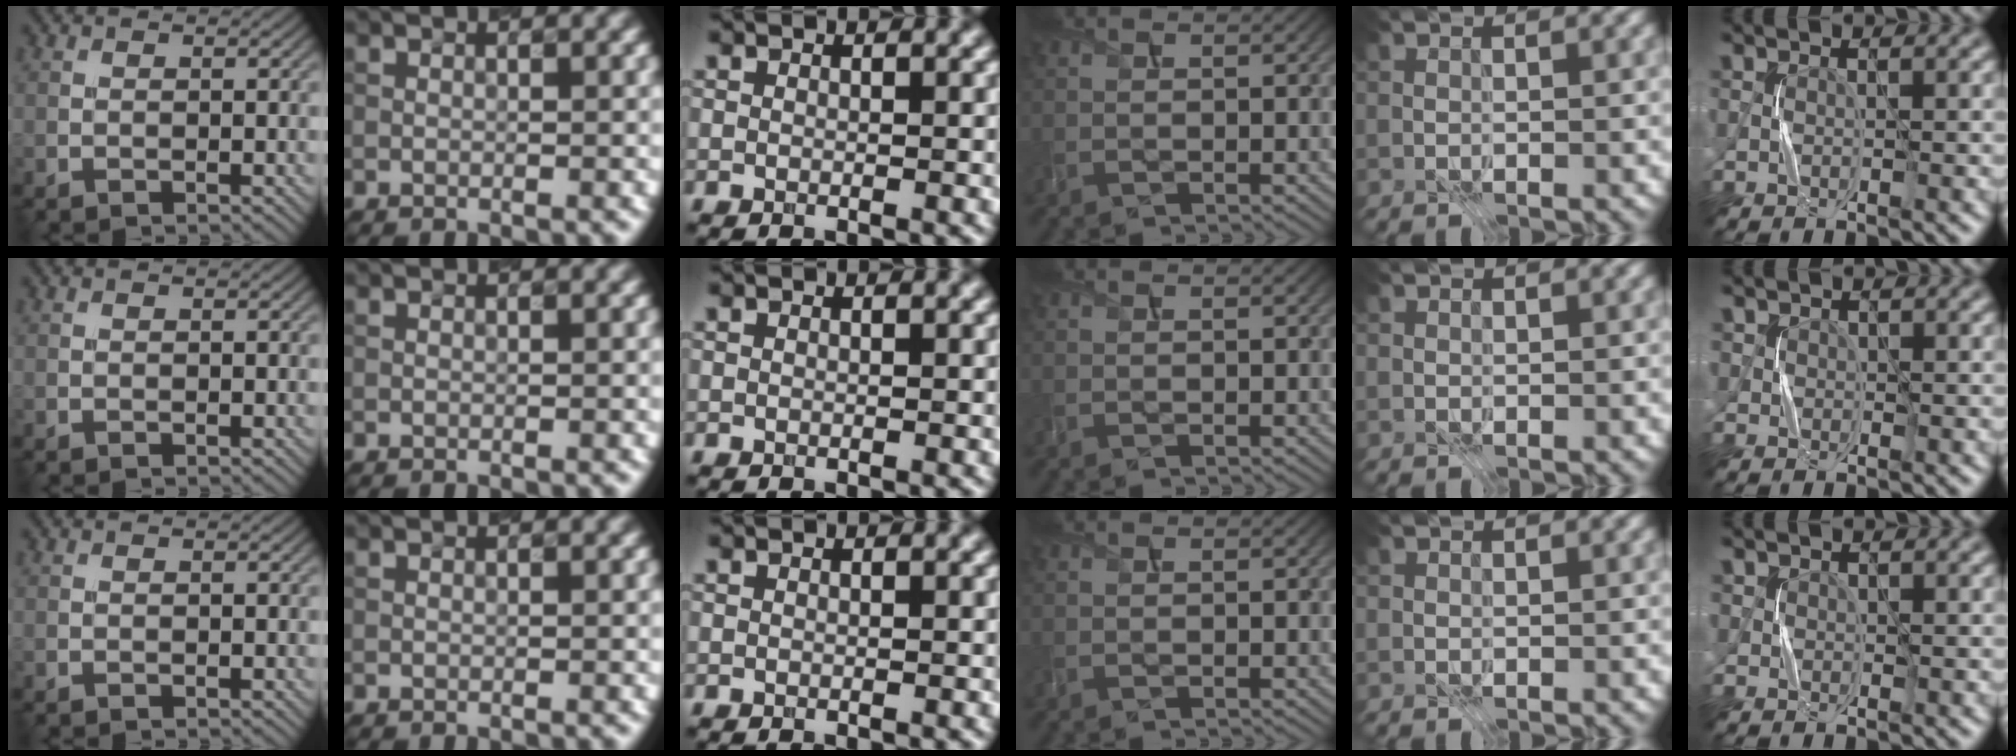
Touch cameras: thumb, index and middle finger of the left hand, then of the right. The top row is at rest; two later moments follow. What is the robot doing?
{"motion": "press", "object": "stapler"}